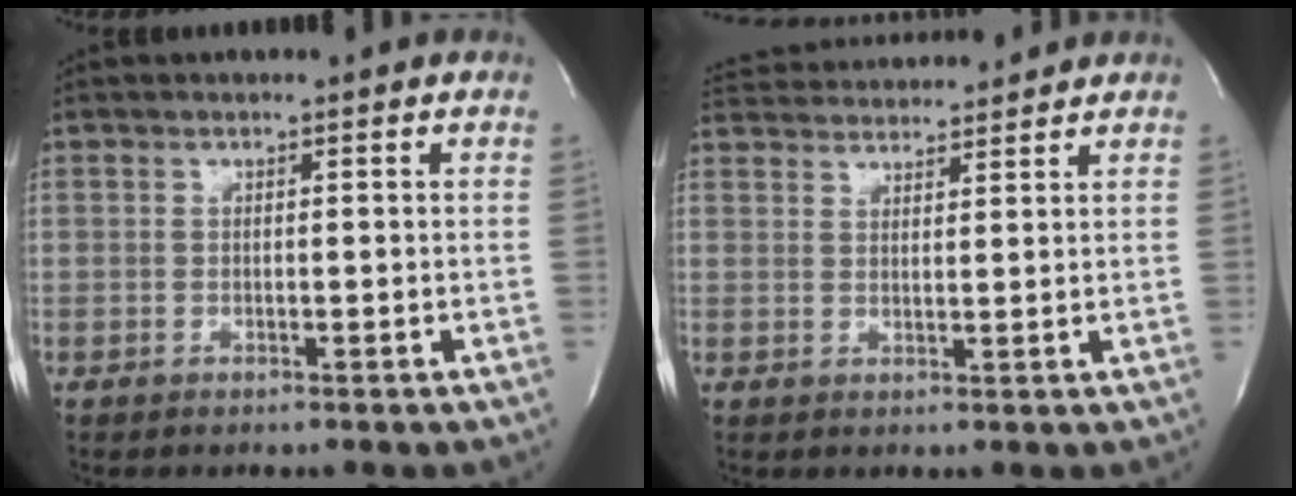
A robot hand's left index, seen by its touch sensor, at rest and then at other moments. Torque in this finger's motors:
{"motor_torque": [1.03, -1.10, 0.65, 0.09]}